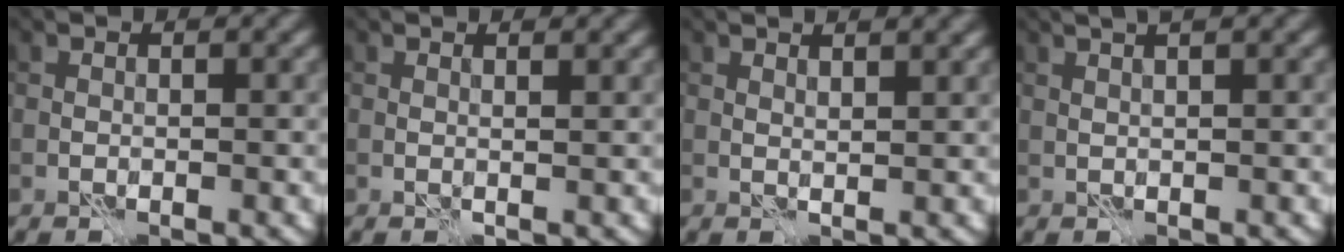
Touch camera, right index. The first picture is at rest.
{"total": 0.9, "force": [0.6, -0.1, 0.7], "torque": [-0.014, -0.001, 0.008]}
{"total": 1.9, "force": [1.5, 0.2, 1.2], "torque": [-0.019, 0.002, 0.020]}
{"total": 3.9, "force": [2.2, 1.2, 3.0], "torque": [-0.031, 0.020, 0.017]}